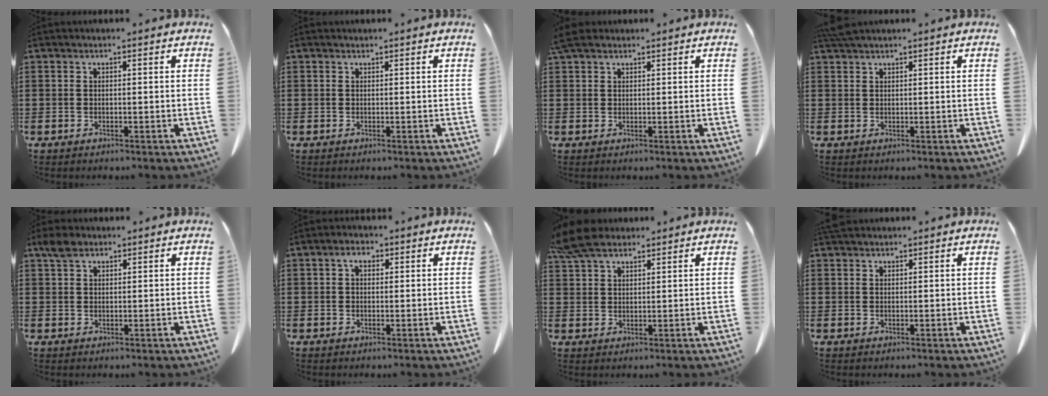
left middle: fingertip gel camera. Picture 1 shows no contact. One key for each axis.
{"total": 0.0}
{"total": 2.5, "fx": 1.9, "fy": 1.0, "fz": 1.2, "tx": -0.030, "ty": 0.006, "tz": 0.037}
{"total": 2.1, "fx": 1.8, "fy": 0.2, "fz": 1.1, "tx": -0.025, "ty": 0.001, "tz": 0.033}
{"total": 2.7, "fx": 1.9, "fy": 1.6, "fz": 1.3, "tx": -0.031, "ty": 0.008, "tz": 0.034}
{"total": 2.0, "fx": 0.7, "fy": 1.2, "fz": 1.4, "tx": -0.033, "ty": 0.008, "tz": 0.012}
{"total": 6.8, "fx": 5.4, "fy": 2.4, "fz": 3.3, "tx": -0.082, "ty": 0.001, "tz": 0.104}
{"total": 1.4, "fx": 1.3, "fy": 0.5, "fz": 0.3, "tx": -0.011, "ty": 0.002, "tz": 0.025}